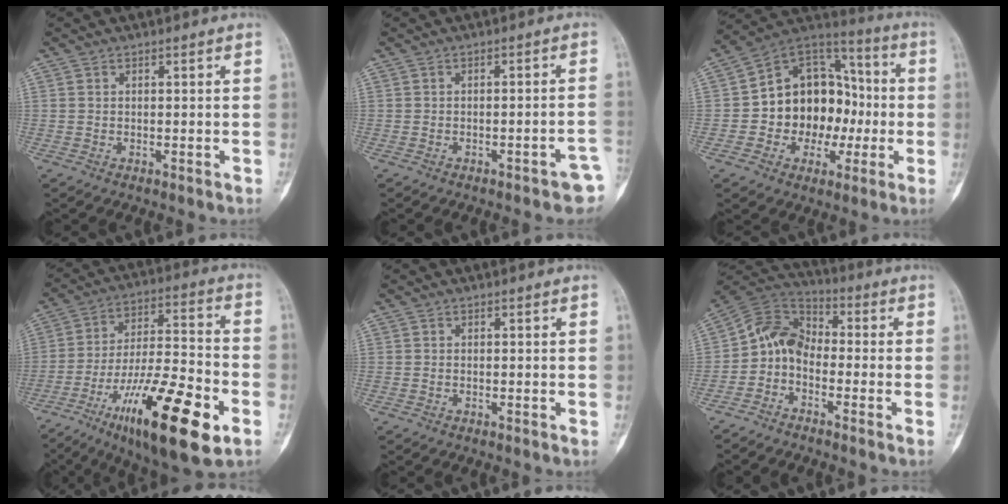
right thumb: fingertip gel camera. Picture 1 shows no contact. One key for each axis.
{"total": 5.1, "fx": -2.8, "fy": 1.3, "fz": 4.0, "tx": -0.039, "ty": 0.019, "tz": -0.031}
{"total": 18.6, "fx": -2.0, "fy": 14.3, "fz": 11.7, "tx": -0.116, "ty": 0.046, "tz": -0.030}
{"total": 23.9, "fx": -11.0, "fy": 6.5, "fz": 20.2, "tx": -0.339, "ty": 0.043, "tz": -0.181}
{"total": 0.0}
{"total": 8.3, "fx": -2.4, "fy": 6.0, "fz": 5.2, "tx": -0.085, "ty": 0.052, "tz": -0.065}